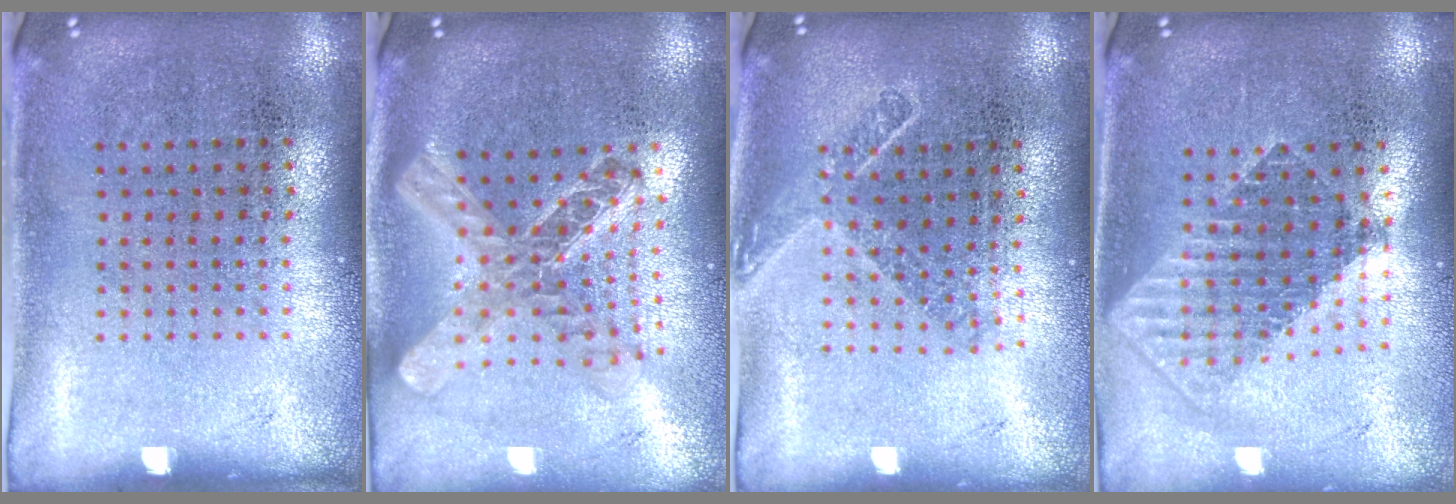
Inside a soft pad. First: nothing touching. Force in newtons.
{"total": 2.3, "press": 1.8, "slide": 1.4}
{"total": 1.6, "press": 1.2, "slide": 1.0}
{"total": 1.8, "press": 1.5, "slide": 1.0}